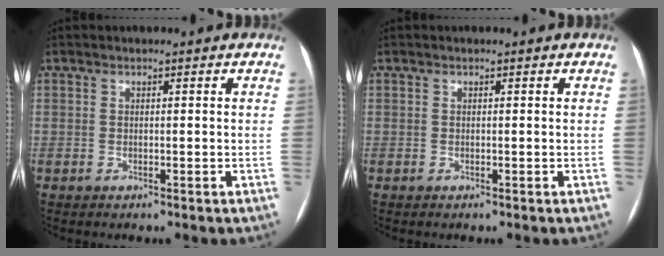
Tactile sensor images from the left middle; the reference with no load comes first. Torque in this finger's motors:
{"motor_torque": [-0.04, -0.04, 0.00, 0.00]}